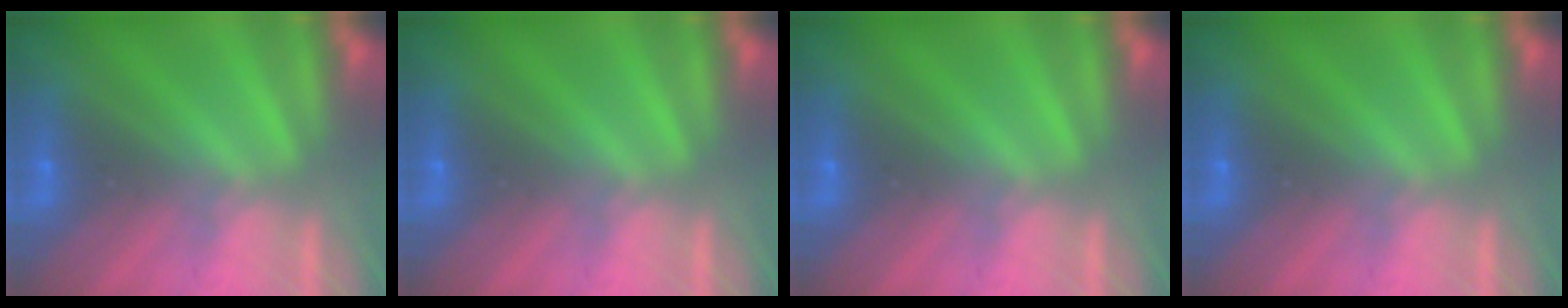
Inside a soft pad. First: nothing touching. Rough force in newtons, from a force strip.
{"total": 0.0}
{"total": 0.0}
{"total": 0.0}